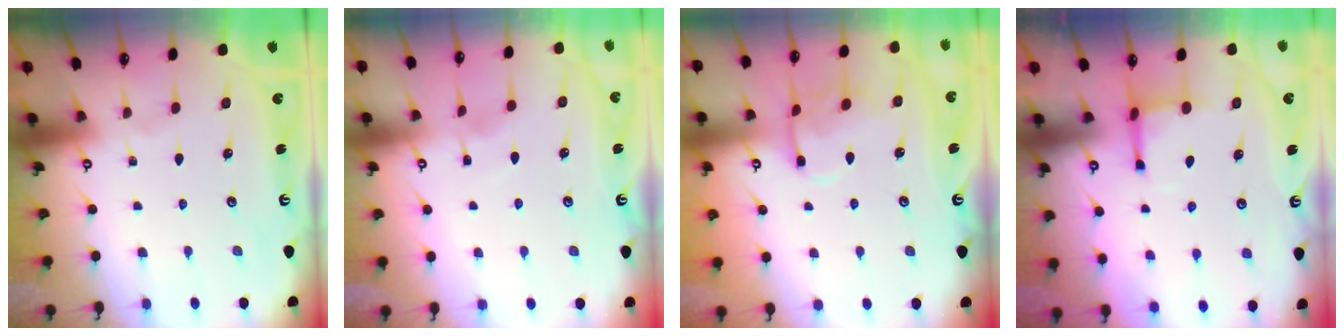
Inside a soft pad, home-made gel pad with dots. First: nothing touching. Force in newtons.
{"total": 3.5, "press": 3.5, "slide": 0.5}
{"total": 8.9, "press": 8.9, "slide": 0.9}
{"total": 3.1, "press": 3.0, "slide": 0.9}